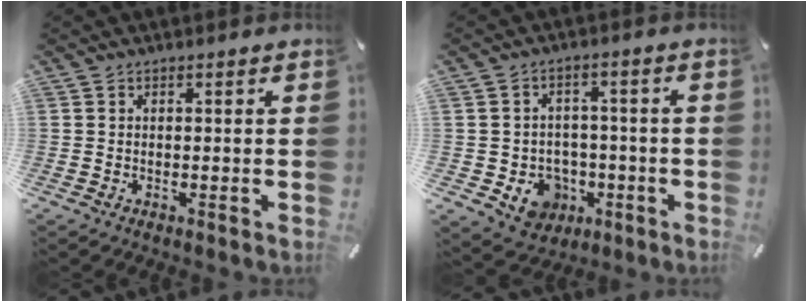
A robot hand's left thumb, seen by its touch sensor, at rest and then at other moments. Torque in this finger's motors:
{"motor_torque": [0.00, 0.05, 0.24, 0.24, 0.00]}